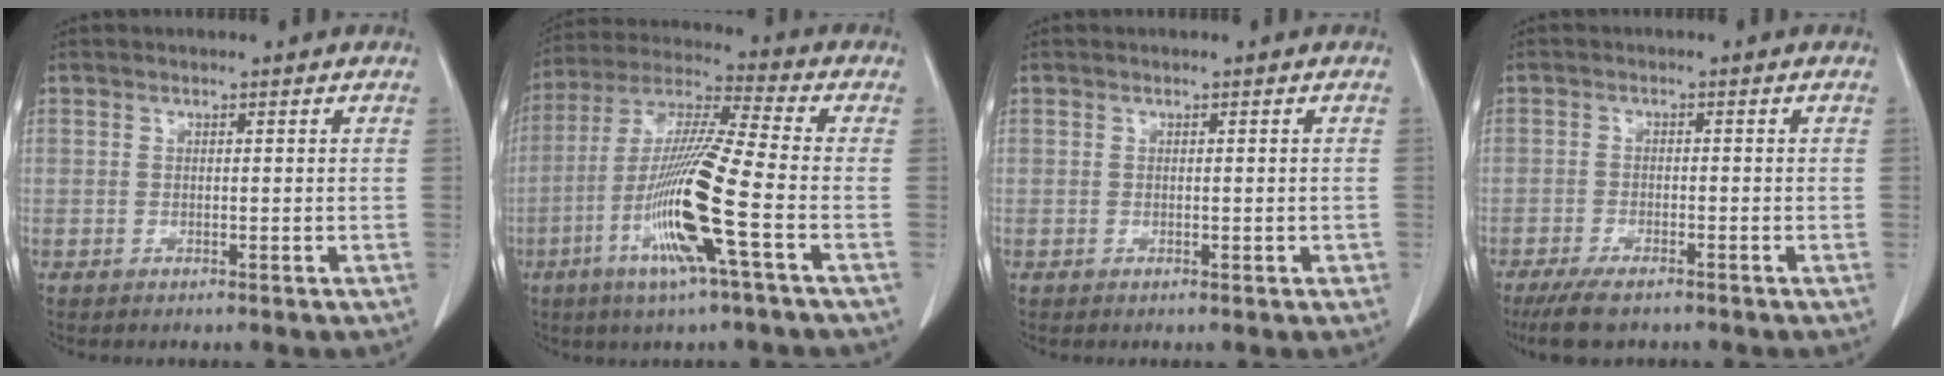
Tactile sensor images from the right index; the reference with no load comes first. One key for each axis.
{"total": 15.5, "fx": -5.2, "fy": -0.4, "fz": 14.6, "tx": -0.298, "ty": -0.016, "tz": -0.106}
{"total": 0.8, "fx": -0.2, "fy": 0.4, "fz": 0.7, "tx": -0.009, "ty": 0.001, "tz": 0.000}
{"total": 5.6, "fx": -4.4, "fy": 1.5, "fz": 3.2, "tx": -0.058, "ty": -0.011, "tz": -0.075}